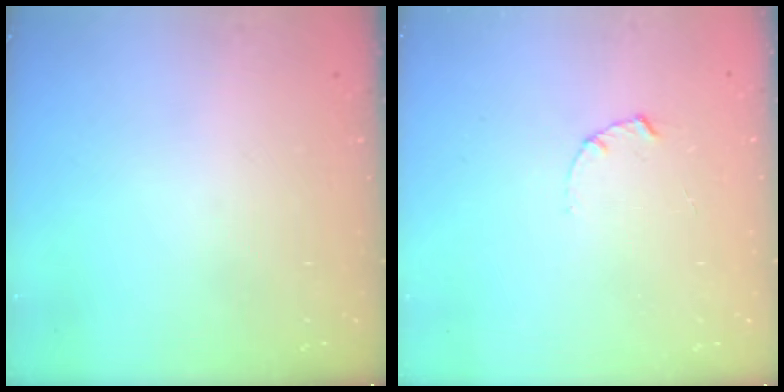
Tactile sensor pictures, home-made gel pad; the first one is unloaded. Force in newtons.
{"total": 1.7, "press": 1.6, "slide": 0.3}